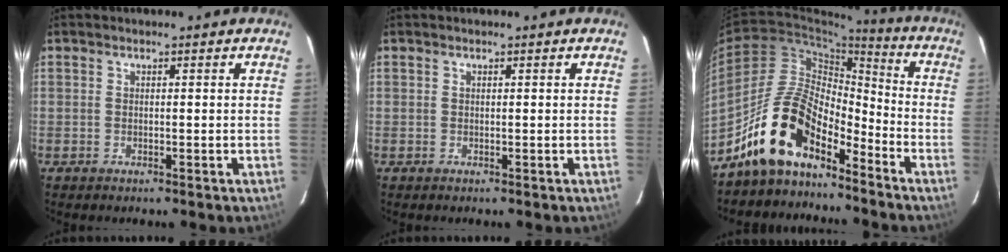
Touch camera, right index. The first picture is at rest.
{"total": 0.0}
{"total": 13.9, "force": [-10.8, 5.4, 6.9], "torque": [-0.130, 0.021, -0.207]}